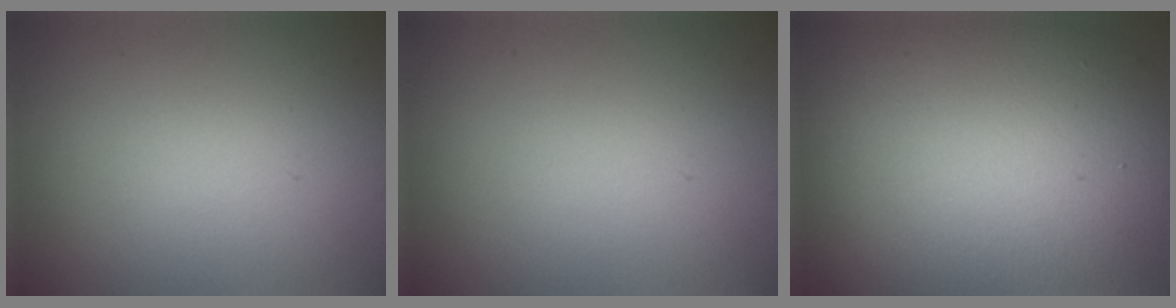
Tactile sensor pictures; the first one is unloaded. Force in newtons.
{"total": 0.0}
{"total": 14.1, "press": 14.1, "slide": 1.2}